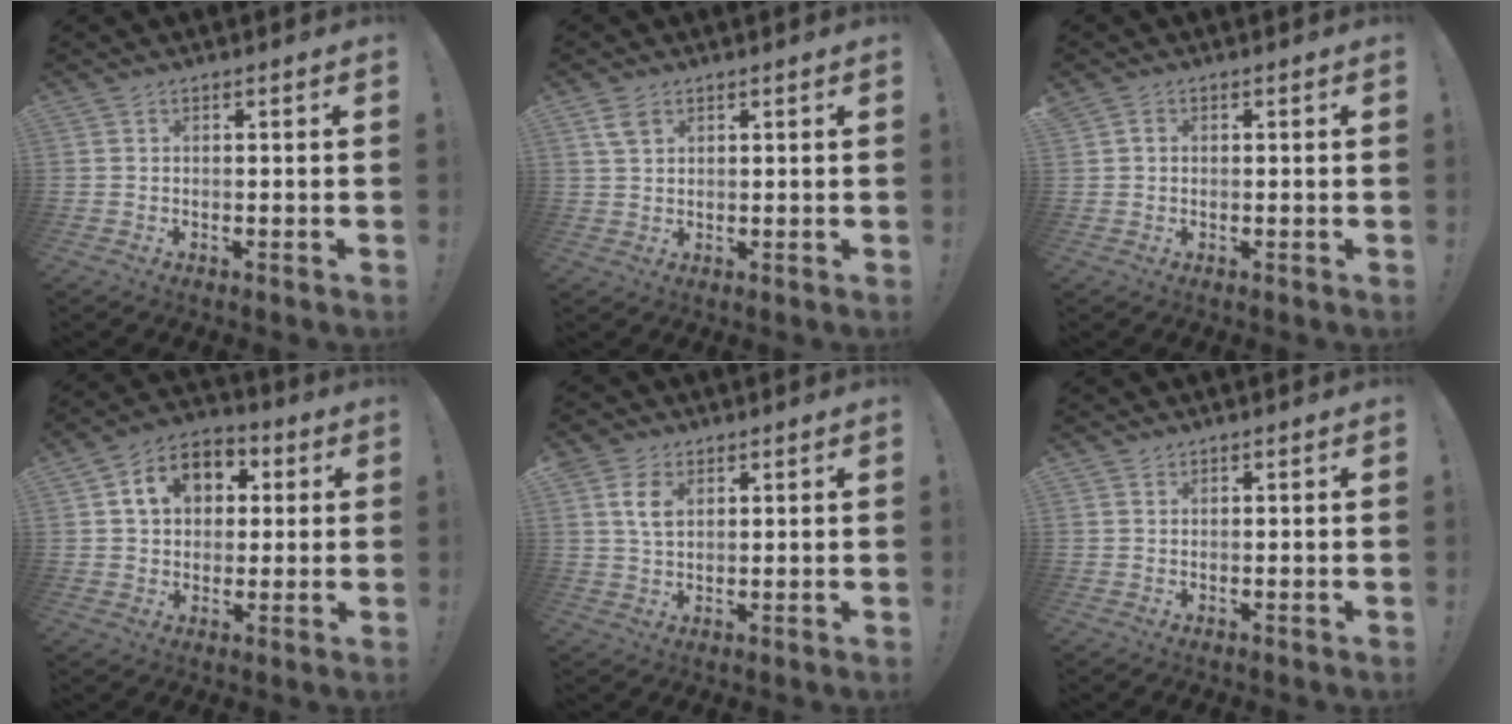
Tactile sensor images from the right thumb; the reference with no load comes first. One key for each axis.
{"total": 4.3, "fx": 2.5, "fy": 2.8, "fz": 2.1, "tx": -0.022, "ty": -0.010, "tz": 0.047}
{"total": 0.9, "fx": 0.1, "fy": 0.9, "fz": 0.4, "tx": -0.001, "ty": 0.002, "tz": -0.001}
{"total": 6.5, "fx": 1.6, "fy": 5.3, "fz": 3.4, "tx": -0.044, "ty": 0.003, "tz": 0.028}
{"total": 6.8, "fx": 2.7, "fy": 4.4, "fz": 4.4, "tx": -0.070, "ty": -0.003, "tz": 0.052}
{"total": 0.8, "fx": 0.7, "fy": 0.3, "fz": -0.1, "tx": 0.002, "ty": -0.001, "tz": 0.014}